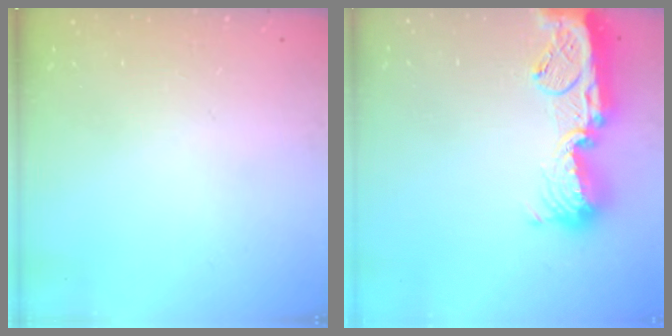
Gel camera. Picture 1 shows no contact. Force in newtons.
{"total": 16.6, "press": 16.6, "slide": 1.4}